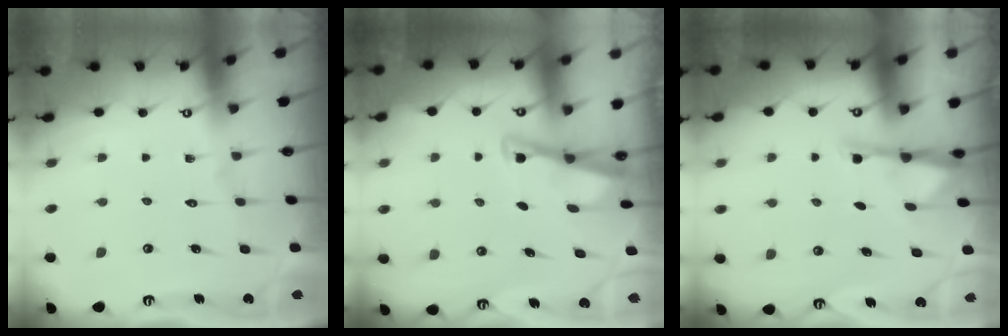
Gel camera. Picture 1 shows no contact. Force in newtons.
{"total": 2.9, "press": 2.8, "slide": 0.4}
{"total": 2.8, "press": 2.8, "slide": 0.5}